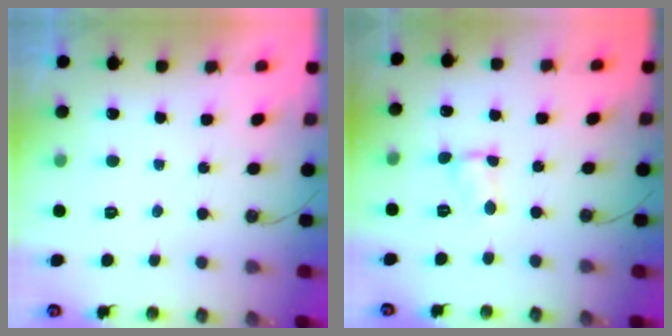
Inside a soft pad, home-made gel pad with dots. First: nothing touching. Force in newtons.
{"total": 1.4, "press": 1.4, "slide": 0.2}